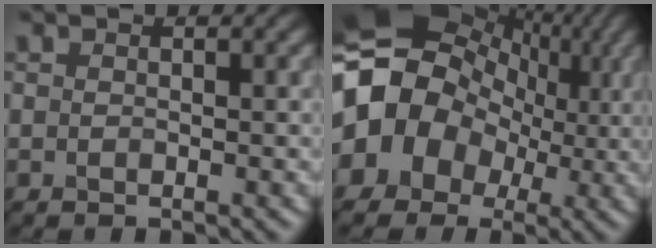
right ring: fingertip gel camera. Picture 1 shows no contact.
{"total": 14.5, "force": [1.3, 12.7, 6.8], "torque": [-0.141, 0.017, 0.016]}